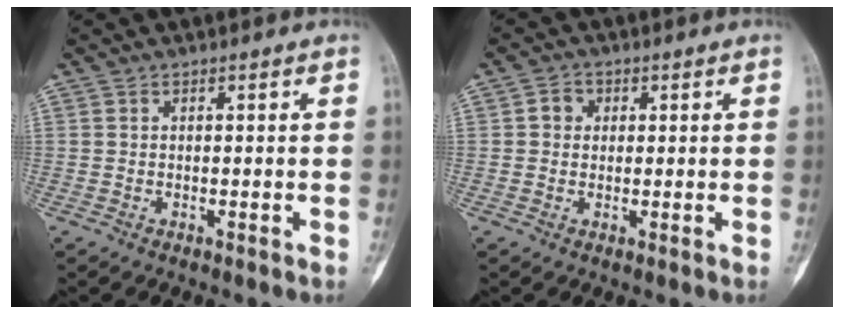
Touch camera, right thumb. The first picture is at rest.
{"total": 2.7, "force": [0.5, 2.4, 1.0], "torque": [0.000, 0.004, 0.002]}